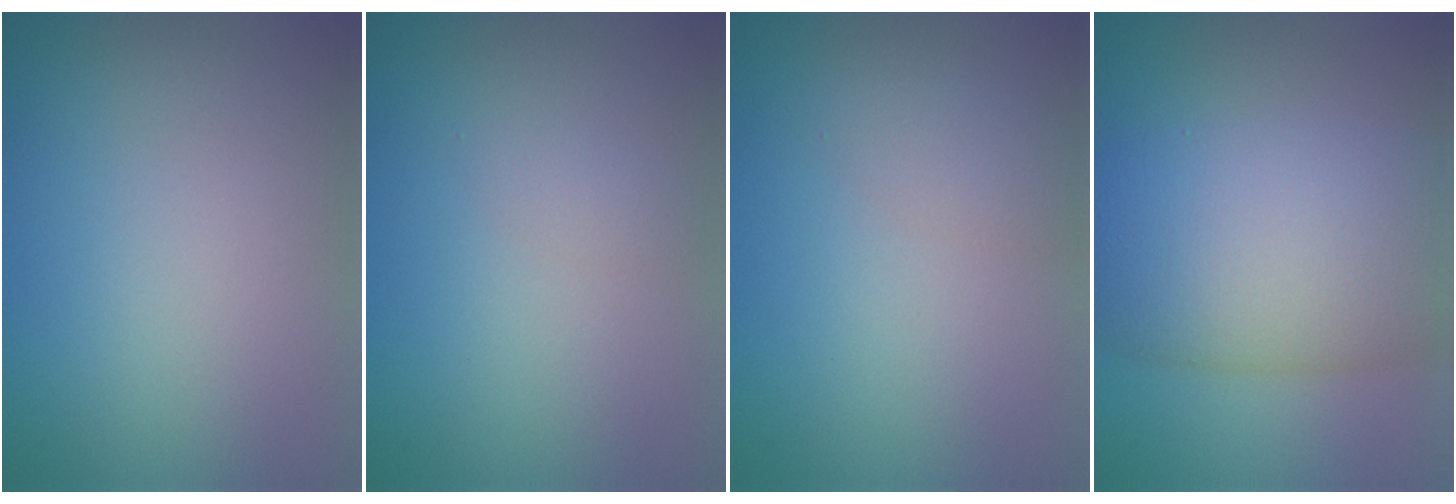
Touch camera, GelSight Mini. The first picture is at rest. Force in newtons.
{"total": 0.8, "press": 0.8, "slide": 0.0}
{"total": 1.5, "press": 1.5, "slide": 0.0}
{"total": 11.2, "press": 11.2, "slide": 0.6}